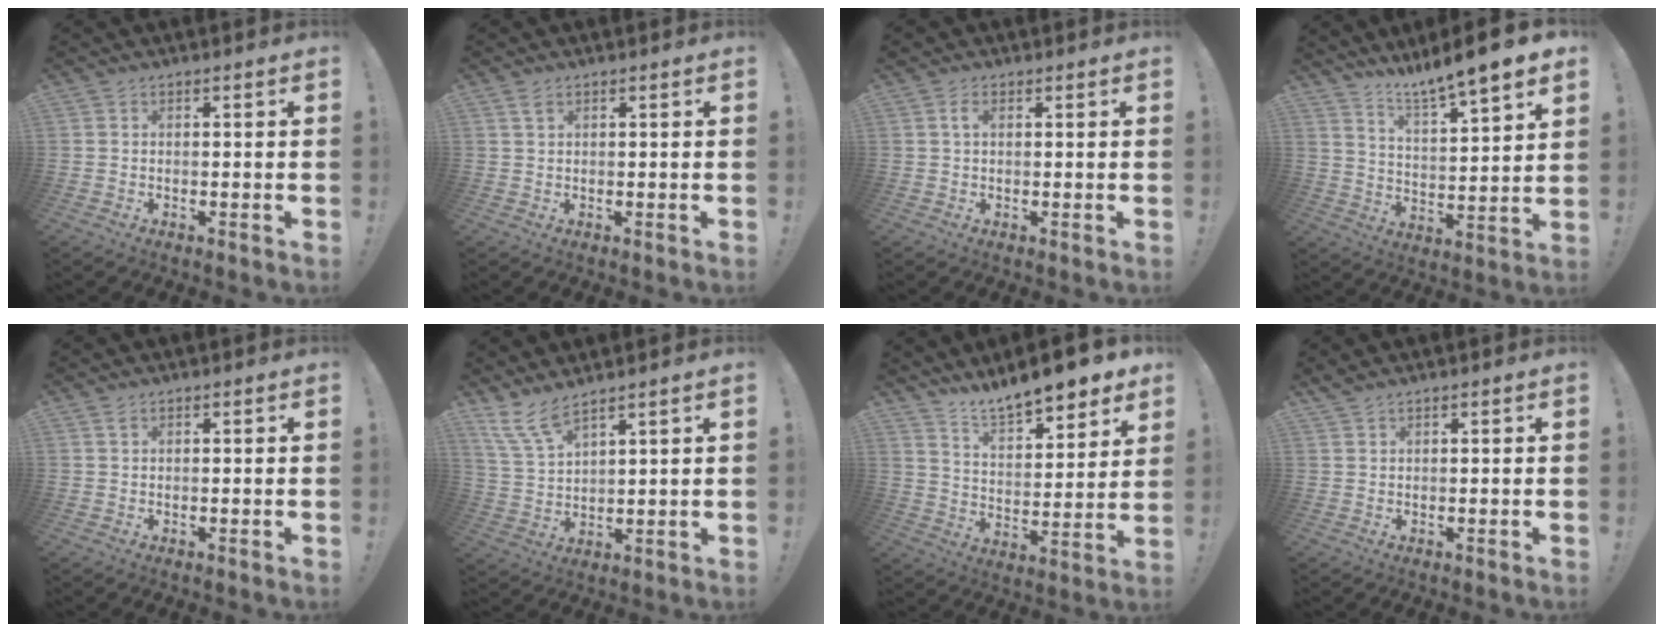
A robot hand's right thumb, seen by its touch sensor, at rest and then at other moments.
{"total": 2.0, "force": [1.3, 0.7, 1.4], "torque": [-0.022, -0.002, 0.022]}
{"total": 2.6, "force": [1.1, 1.3, 1.9], "torque": [-0.034, 0.001, 0.017]}
{"total": 10.2, "force": [9.1, 0.1, 4.5], "torque": [-0.081, -0.078, 0.151]}
{"total": 1.2, "force": [0.7, 0.4, 0.9], "torque": [-0.010, -0.001, 0.011]}
{"total": 8.4, "force": [6.8, 2.1, 4.6], "torque": [-0.096, -0.034, 0.131]}
{"total": 11.7, "force": [10.8, 2.3, 3.9], "torque": [-0.074, -0.090, 0.188]}
{"total": 1.0, "force": [0.9, -0.1, 0.6], "torque": [-0.018, 0.000, 0.017]}